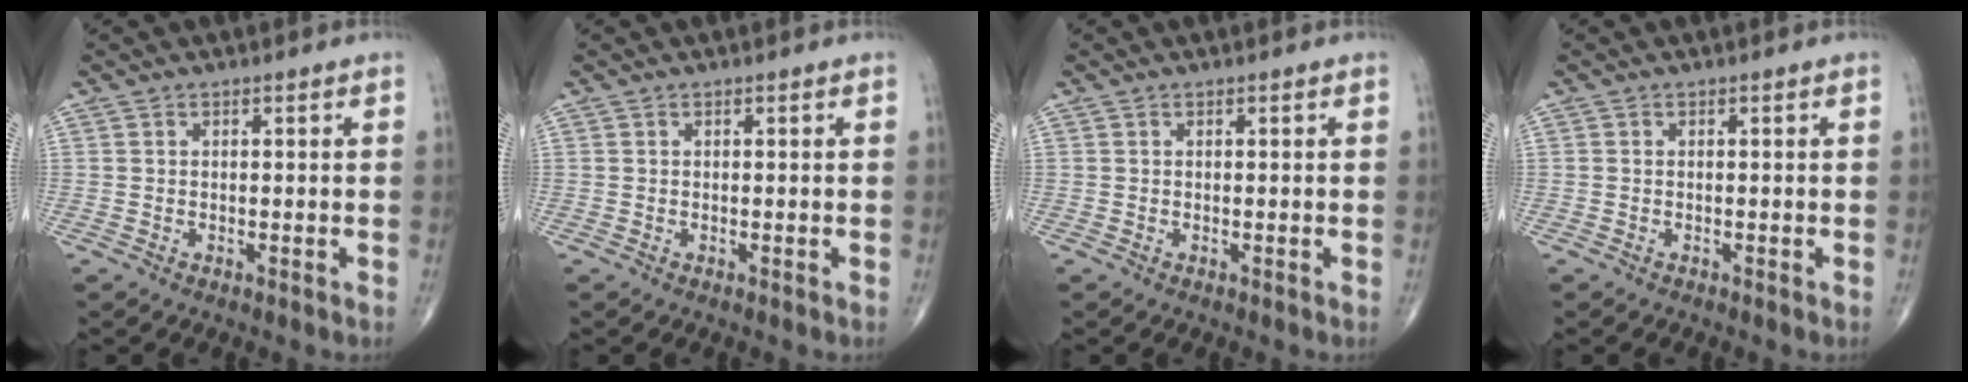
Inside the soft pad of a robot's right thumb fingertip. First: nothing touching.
{"total": 0.0}
{"total": 0.0}
{"total": 0.0}